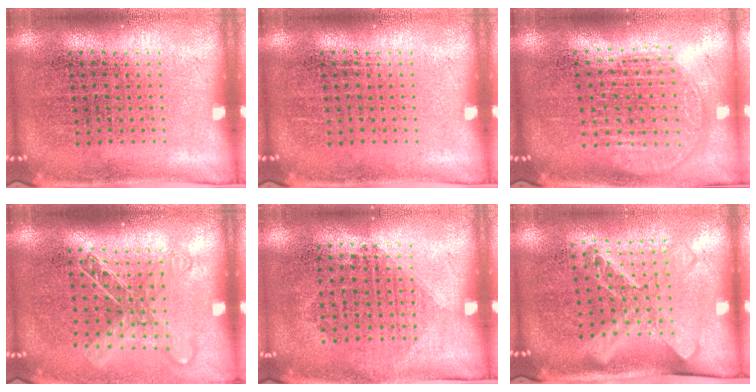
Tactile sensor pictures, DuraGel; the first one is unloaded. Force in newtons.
{"total": 0.0}
{"total": 1.8, "press": 1.5, "slide": 0.9}
{"total": 1.5, "press": 1.2, "slide": 0.9}
{"total": 1.0, "press": 0.9, "slide": 0.4}
{"total": 1.7, "press": 1.3, "slide": 1.0}